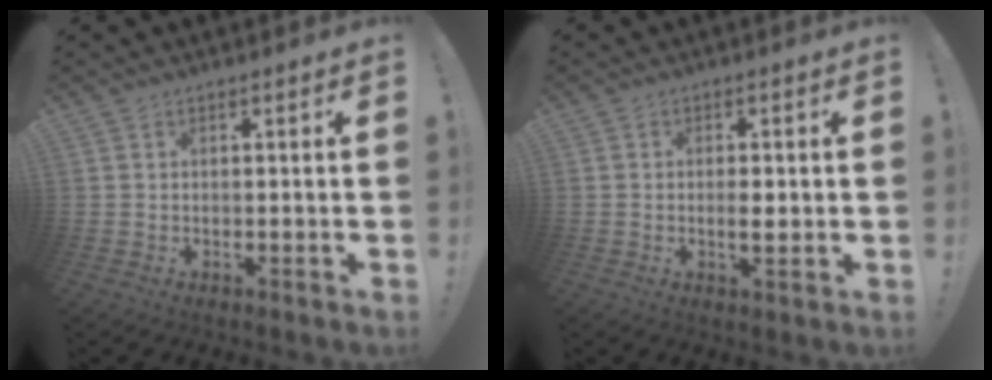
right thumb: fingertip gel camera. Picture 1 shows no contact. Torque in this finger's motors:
{"motor_torque": [-0.33, 0.13, 0.07, 0.21, 0.00]}